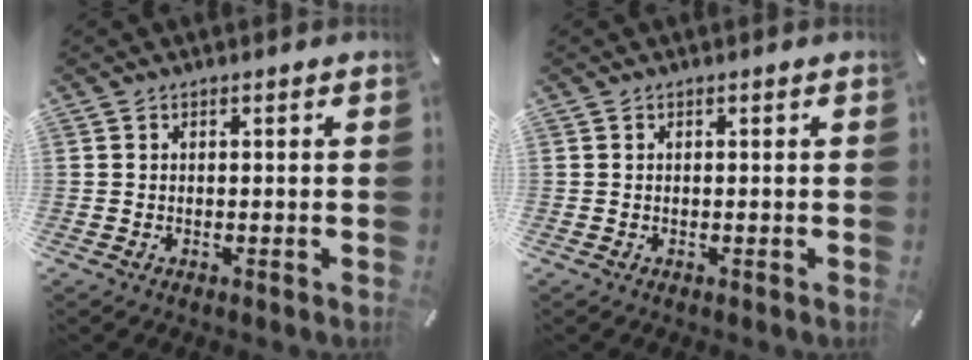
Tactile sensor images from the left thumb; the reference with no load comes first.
{"total": 0.0}